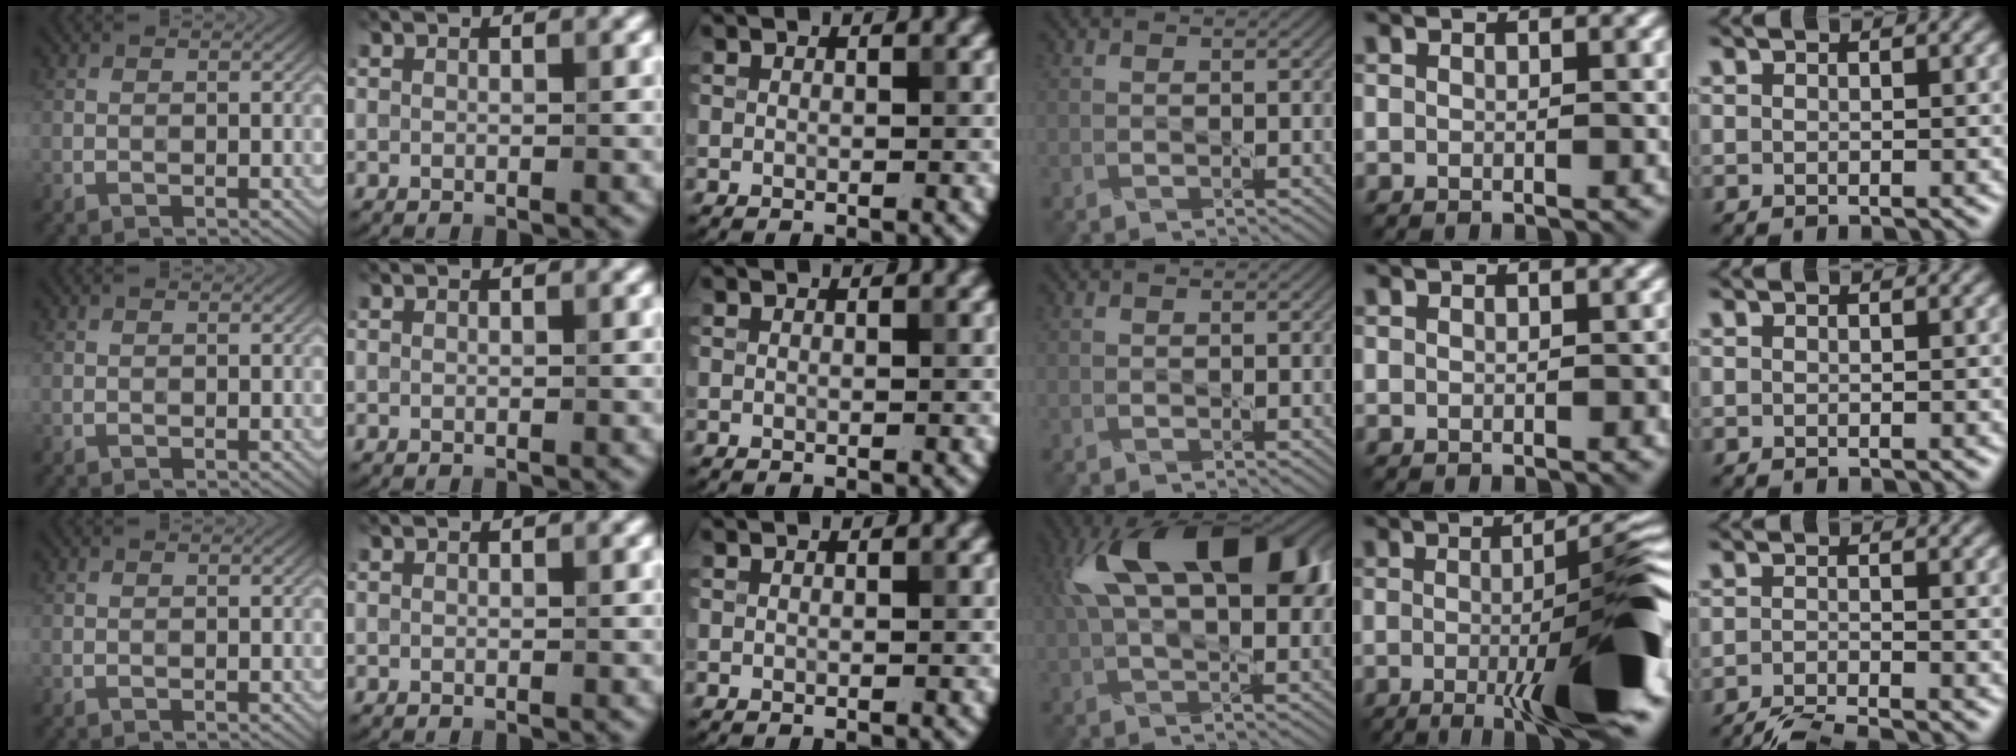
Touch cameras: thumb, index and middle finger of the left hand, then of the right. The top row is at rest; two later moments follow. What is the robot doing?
{"motion": "squeeze", "object": "paper clamp"}